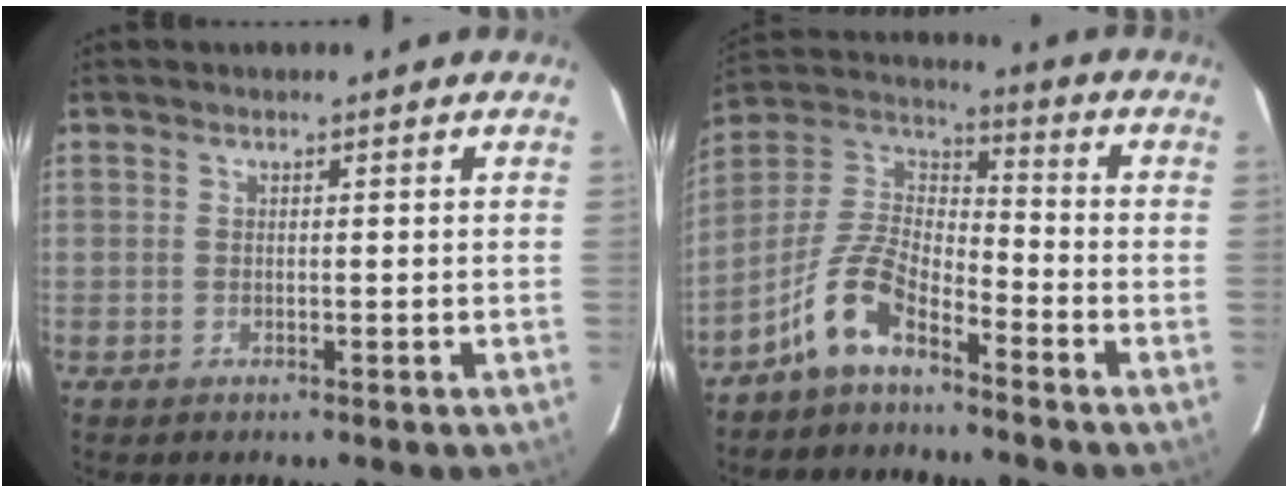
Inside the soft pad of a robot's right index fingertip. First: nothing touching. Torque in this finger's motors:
{"motor_torque": [0.97, -0.86, 0.29, 0.08]}